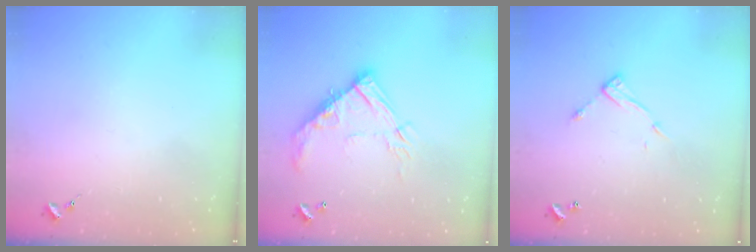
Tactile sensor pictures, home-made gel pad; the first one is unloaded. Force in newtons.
{"total": 15.6, "press": 15.6, "slide": 1.2}
{"total": 8.6, "press": 8.6, "slide": 0.4}